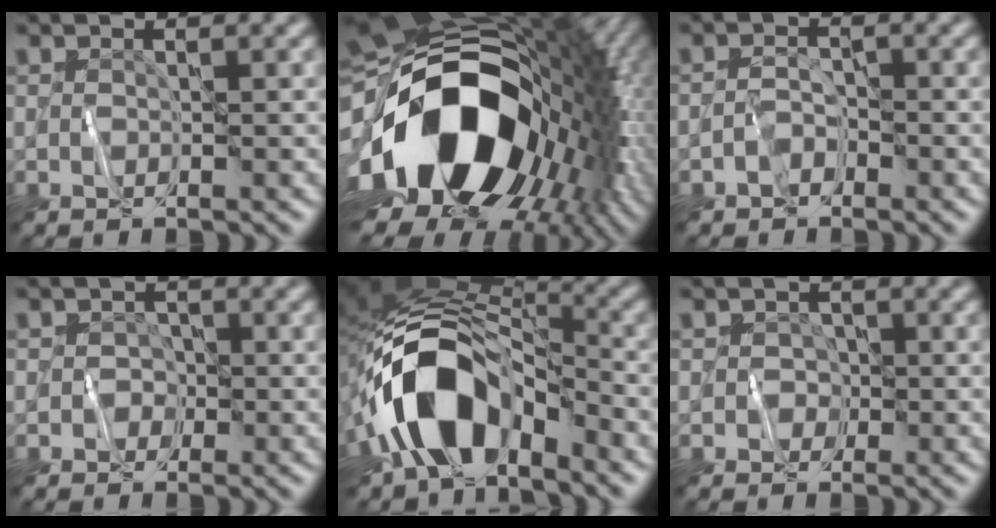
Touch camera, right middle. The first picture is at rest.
{"total": 20.3, "force": [-2.5, 13.3, 15.1], "torque": [-0.301, -0.041, -0.035]}
{"total": 1.4, "force": [-0.9, 0.8, 0.6], "torque": [-0.010, 0.007, -0.022]}
{"total": 1.0, "force": [-0.2, 1.0, 0.2], "torque": [0.009, 0.003, -0.008]}
{"total": 9.8, "force": [-4.9, 5.8, 6.2], "torque": [-0.103, 0.004, -0.093]}
{"total": 1.0, "force": [0.0, 1.0, 0.1], "torque": [0.009, 0.003, -0.004]}